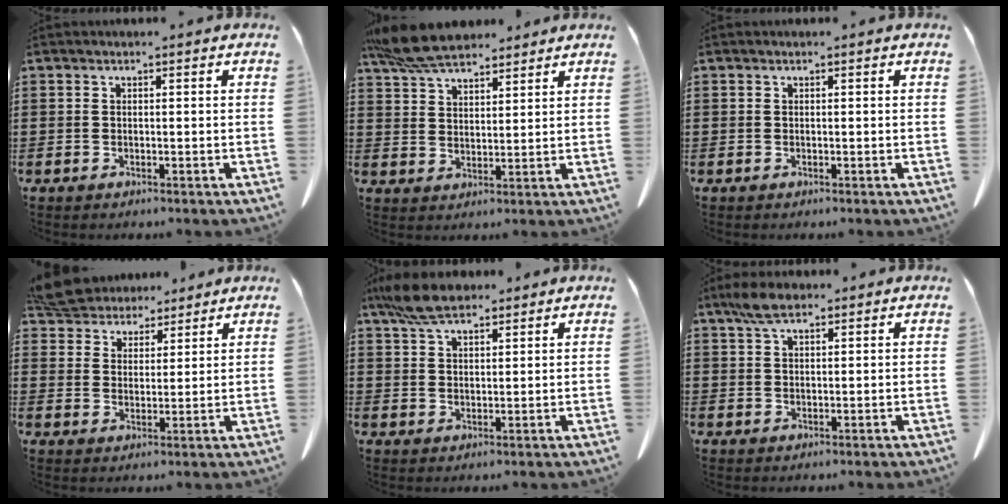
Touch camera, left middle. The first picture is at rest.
{"total": 8.1, "force": [6.9, 2.5, 3.4], "torque": [-0.090, -0.010, 0.133]}
{"total": 0.0}
{"total": 6.5, "force": [6.1, 2.1, 1.0], "torque": [-0.048, -0.020, 0.115]}
{"total": 6.9, "force": [5.3, 2.4, 3.6], "torque": [-0.087, -0.003, 0.103]}
{"total": 4.2, "force": [2.9, 1.6, 2.7], "torque": [-0.060, 0.005, 0.054]}